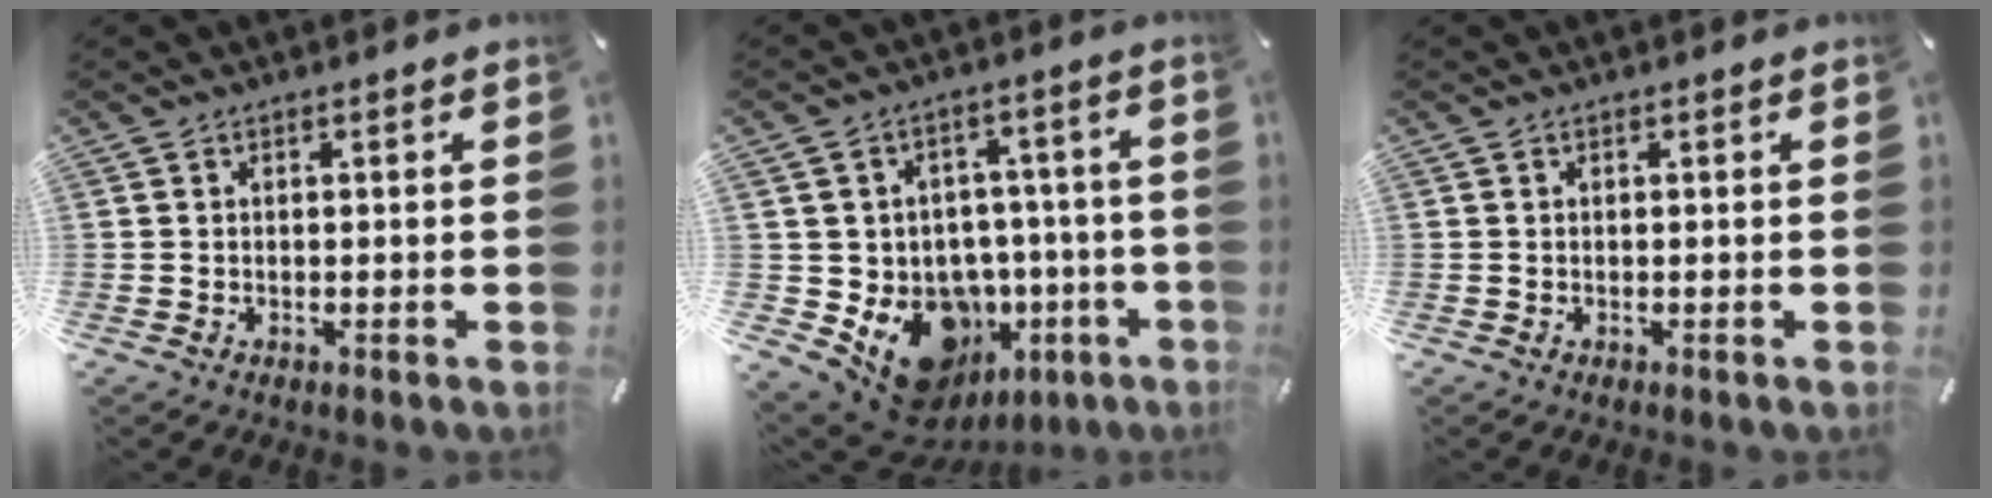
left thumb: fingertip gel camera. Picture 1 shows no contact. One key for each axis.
{"total": 15.3, "fx": -6.9, "fy": 11.7, "fz": 7.2, "tx": -0.110, "ty": 0.020, "tz": -0.091}
{"total": 0.0}